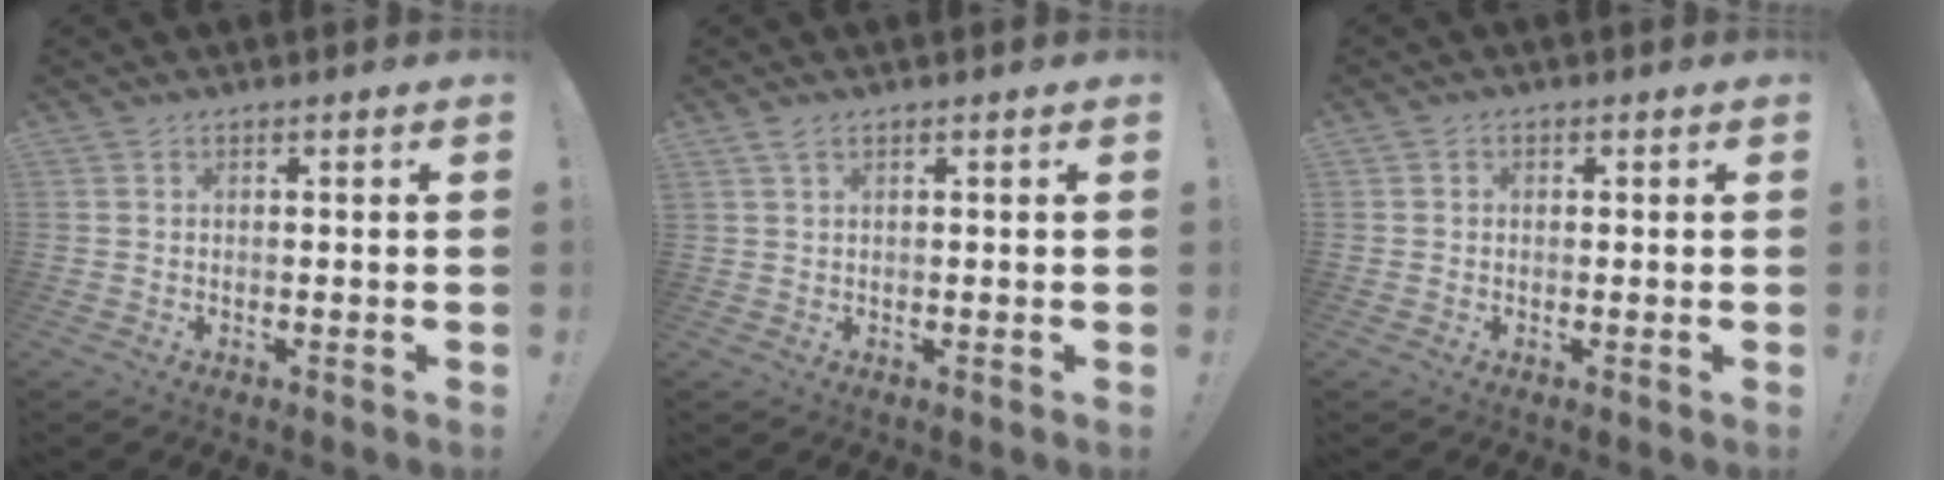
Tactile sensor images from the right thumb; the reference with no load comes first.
{"total": 1.9, "force": [1.2, 0.4, 1.4], "torque": [-0.029, 0.001, 0.021]}
{"total": 1.1, "force": [-0.2, 0.9, 0.4], "torque": [0.000, 0.001, -0.006]}